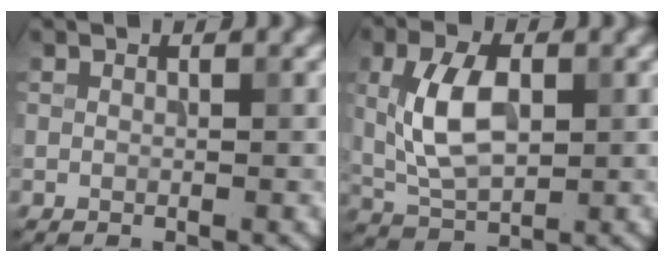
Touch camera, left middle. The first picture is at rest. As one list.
[{"total": 6.0, "force": [0.6, 3.4, 5.0], "torque": [-0.105, 0.003, 0.017]}]